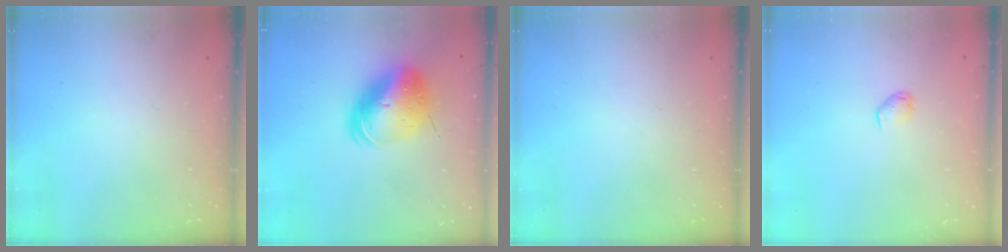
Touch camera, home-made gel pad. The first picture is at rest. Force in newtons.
{"total": 14.3, "press": 14.1, "slide": 2.6}
{"total": 0.0}
{"total": 3.4, "press": 3.3, "slide": 0.7}